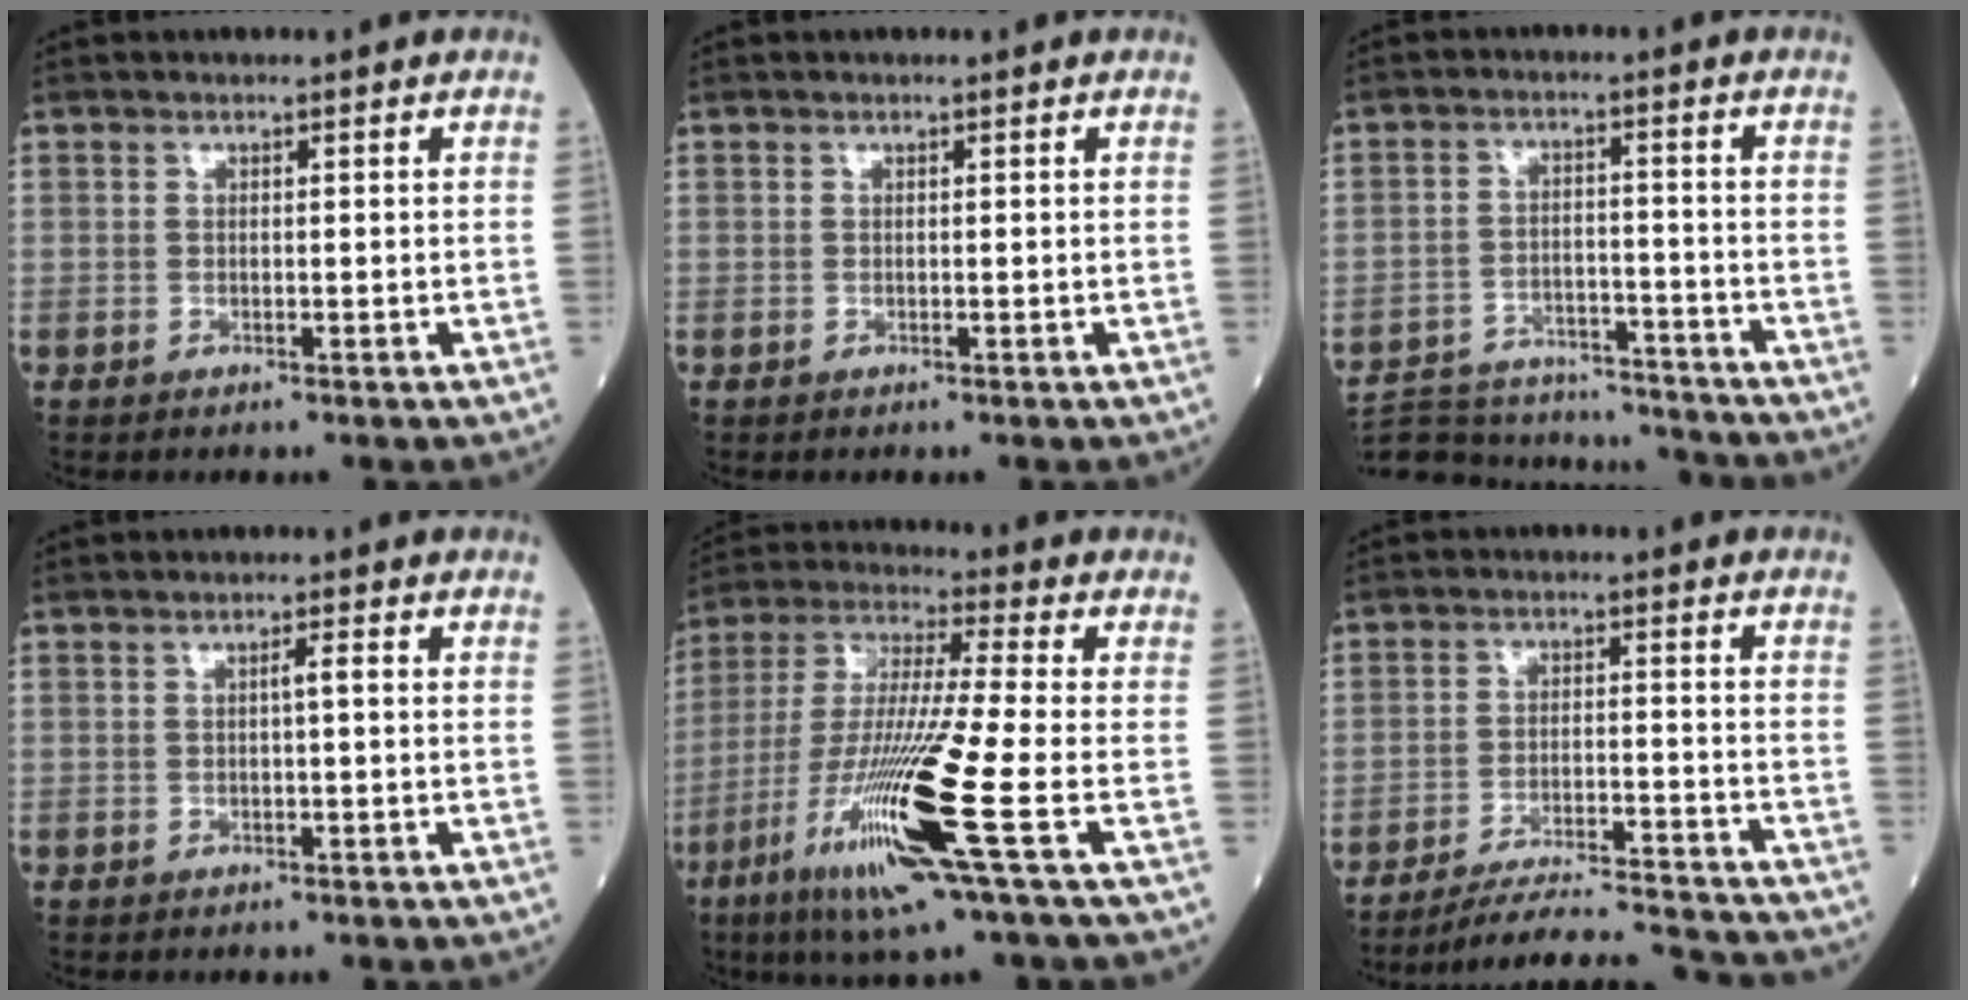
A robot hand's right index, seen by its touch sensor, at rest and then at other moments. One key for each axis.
{"total": 0.0}
{"total": 16.5, "fx": -15.8, "fy": 3.3, "fz": 3.5, "tx": -0.074, "ty": 0.010, "tz": -0.229}
{"total": 1.4, "fx": 0.0, "fy": 0.0, "fz": 1.4, "tx": -0.022, "ty": 0.004, "tz": 0.000}
{"total": 18.4, "fx": -7.1, "fy": -0.6, "fz": 16.9, "tx": -0.362, "ty": -0.033, "tz": -0.140}
{"total": 15.7, "fx": -15.0, "fy": 0.9, "fz": 4.6, "tx": -0.074, "ty": -0.013, "tz": -0.215}